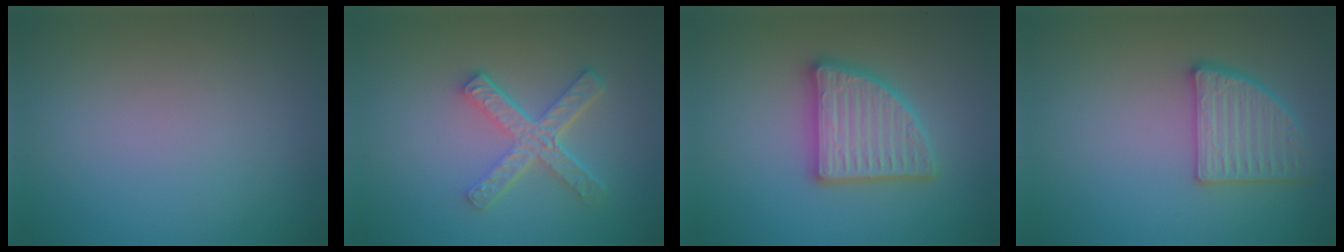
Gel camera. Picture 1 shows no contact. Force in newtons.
{"total": 4.6, "press": 3.3, "slide": 3.2}
{"total": 4.9, "press": 4.8, "slide": 0.7}
{"total": 3.5, "press": 3.3, "slide": 1.1}